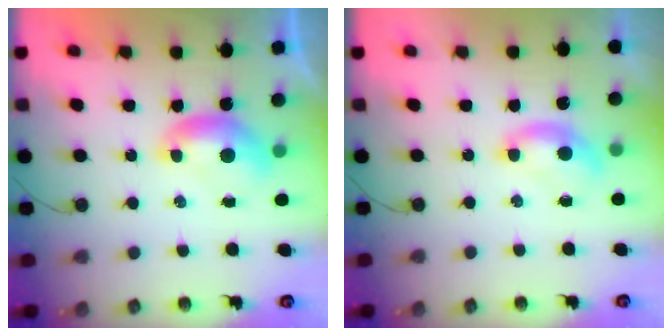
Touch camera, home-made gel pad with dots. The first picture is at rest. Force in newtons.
{"total": 1.2, "press": 1.1, "slide": 0.5}